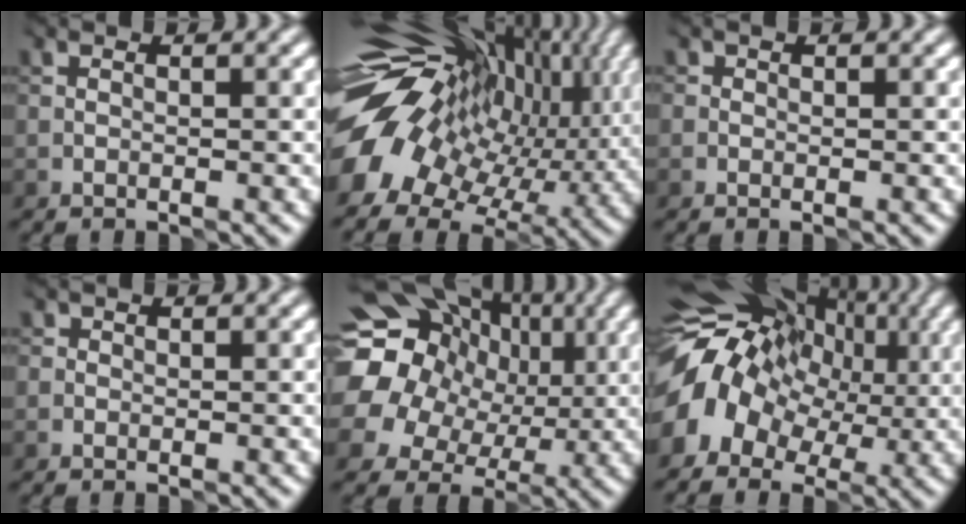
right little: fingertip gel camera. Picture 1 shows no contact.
{"total": 16.1, "force": [3.2, 10.6, 11.7], "torque": [-0.189, -0.010, 0.087]}
{"total": 0.0}
{"total": 0.0}
{"total": 16.7, "force": [4.7, 14.5, 7.0], "torque": [-0.155, 0.036, 0.060]}
{"total": 10.9, "force": [0.5, 8.9, 6.4], "torque": [-0.107, 0.005, 0.008]}